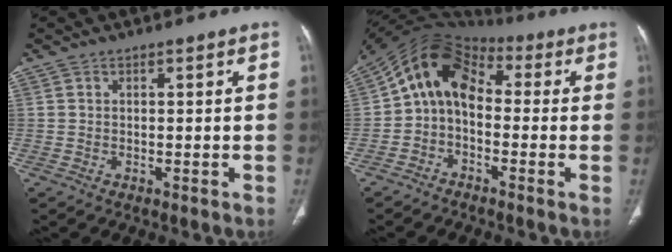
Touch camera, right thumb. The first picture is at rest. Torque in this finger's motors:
{"motor_torque": [-0.18, 1.30, 1.29, -0.31, 0.16]}